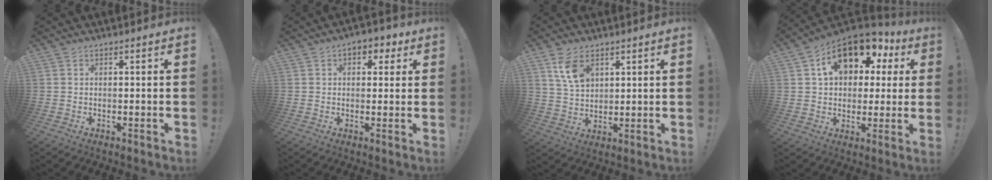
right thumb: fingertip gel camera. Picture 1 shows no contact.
{"total": 5.0, "force": [1.9, 3.5, 3.0], "torque": [-0.030, -0.002, 0.028]}
{"total": 8.6, "force": [4.5, 5.3, 5.1], "torque": [-0.083, -0.013, 0.087]}
{"total": 16.0, "force": [7.4, 10.2, 9.8], "torque": [-0.154, -0.025, 0.134]}